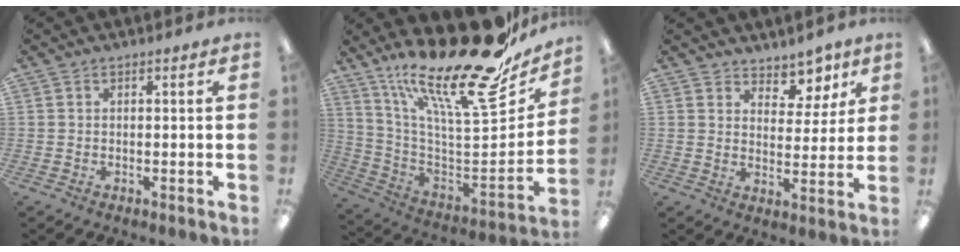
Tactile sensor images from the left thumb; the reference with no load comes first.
{"total": 26.0, "force": [18.1, 7.4, 17.2], "torque": [-0.246, -0.149, 0.300]}
{"total": 7.6, "force": [6.2, 4.1, 1.5], "torque": [-0.011, -0.049, 0.112]}